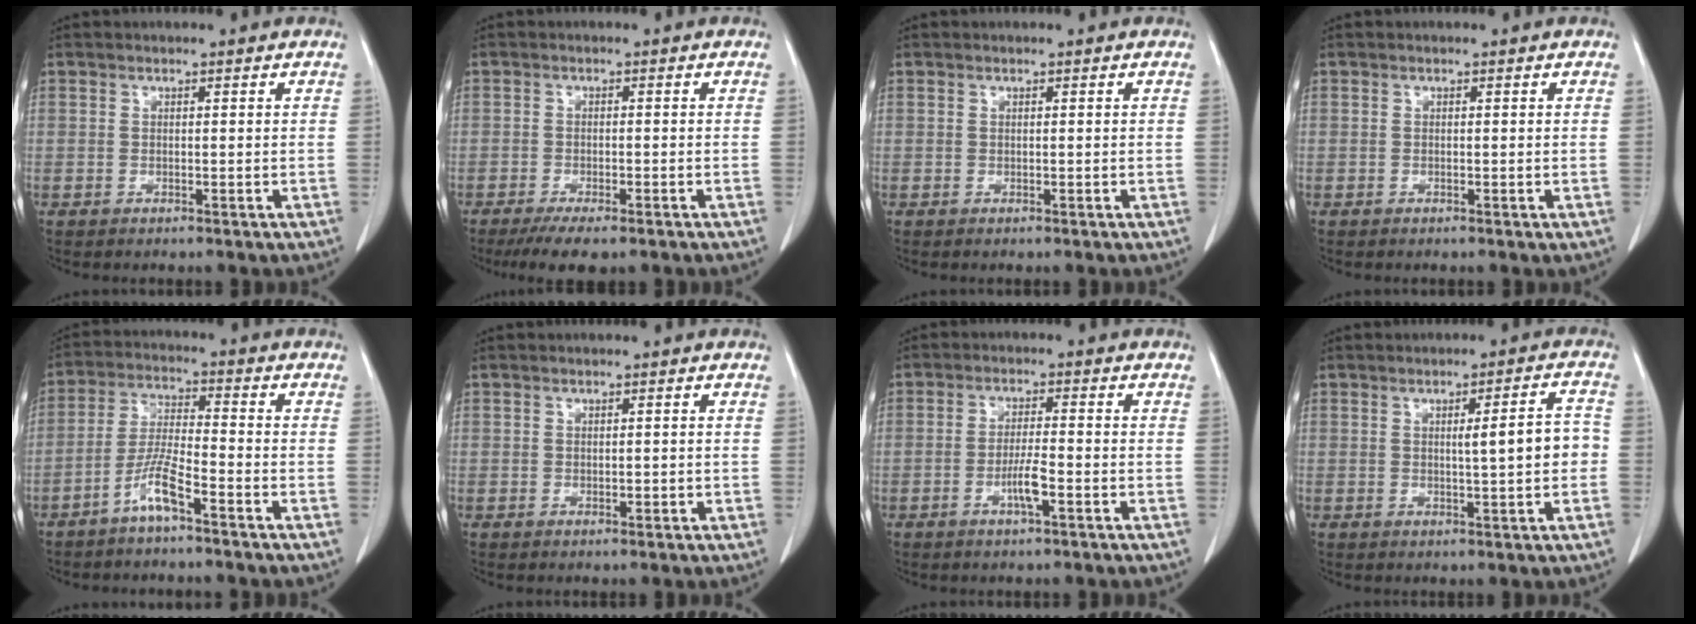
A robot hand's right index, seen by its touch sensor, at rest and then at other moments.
{"total": 5.9, "force": [-4.4, 1.5, 3.6], "torque": [-0.052, -0.010, -0.067]}
{"total": 0.0}
{"total": 0.0}
{"total": 6.2, "force": [-4.0, 0.4, 4.7], "torque": [-0.103, 0.003, -0.081]}
{"total": 0.7, "force": [-0.1, 0.5, 0.5], "torque": [-0.008, -0.001, 0.000]}
{"total": 4.0, "force": [-1.7, 0.3, 3.6], "torque": [-0.070, -0.003, -0.033]}
{"total": 5.9, "force": [-0.2, 0.5, 5.9], "torque": [-0.082, 0.009, -0.002]}